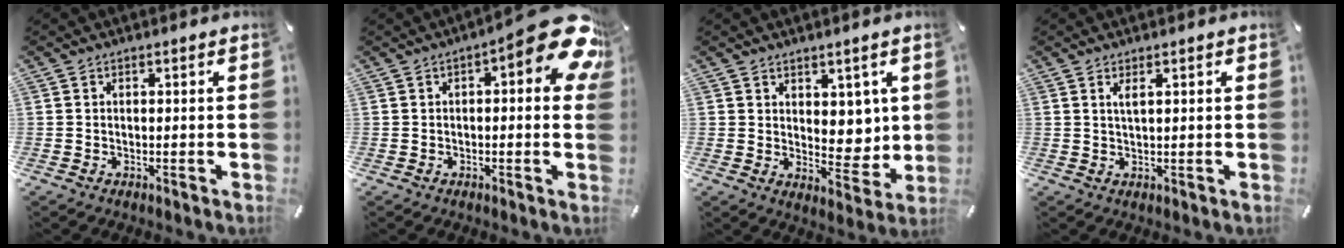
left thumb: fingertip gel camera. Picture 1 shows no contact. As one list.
[{"total": 12.7, "force": [4.9, 4.3, 11.0], "torque": [-0.132, -0.047, 0.081]}, {"total": 7.1, "force": [3.3, 5.6, 2.9], "torque": [-0.015, -0.033, 0.062]}, {"total": 2.1, "force": [0.9, 0.5, 1.8], "torque": [-0.039, 0.002, 0.014]}]